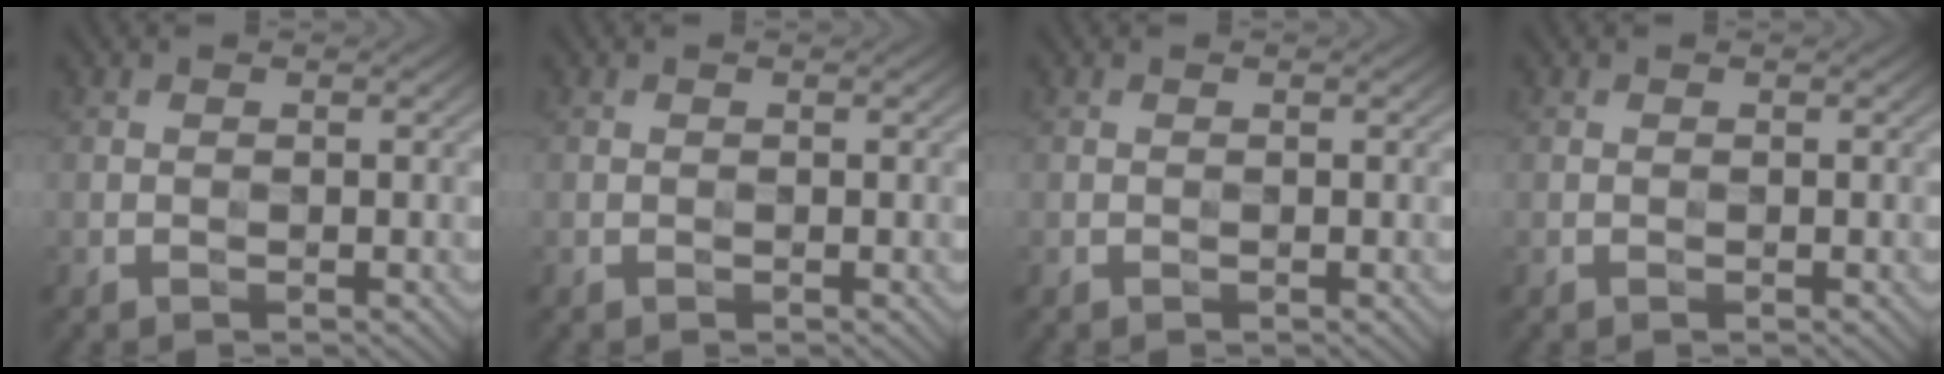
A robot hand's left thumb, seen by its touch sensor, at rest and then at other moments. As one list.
[{"total": 0.0}, {"total": 0.0}, {"total": 0.0}]